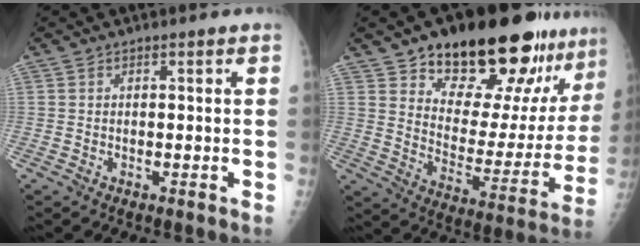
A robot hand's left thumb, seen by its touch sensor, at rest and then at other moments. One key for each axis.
{"total": 24.7, "fx": 17.9, "fy": 9.6, "fz": 14.0, "tx": -0.152, "ty": -0.099, "tz": 0.261}